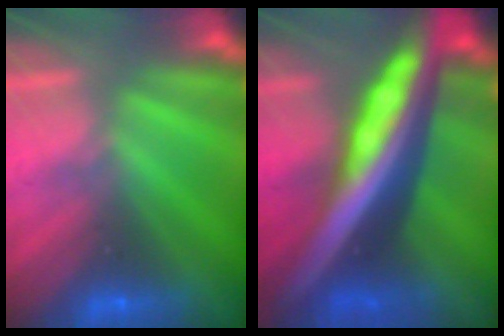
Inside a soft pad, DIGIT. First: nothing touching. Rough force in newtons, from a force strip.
{"total": 9.6}